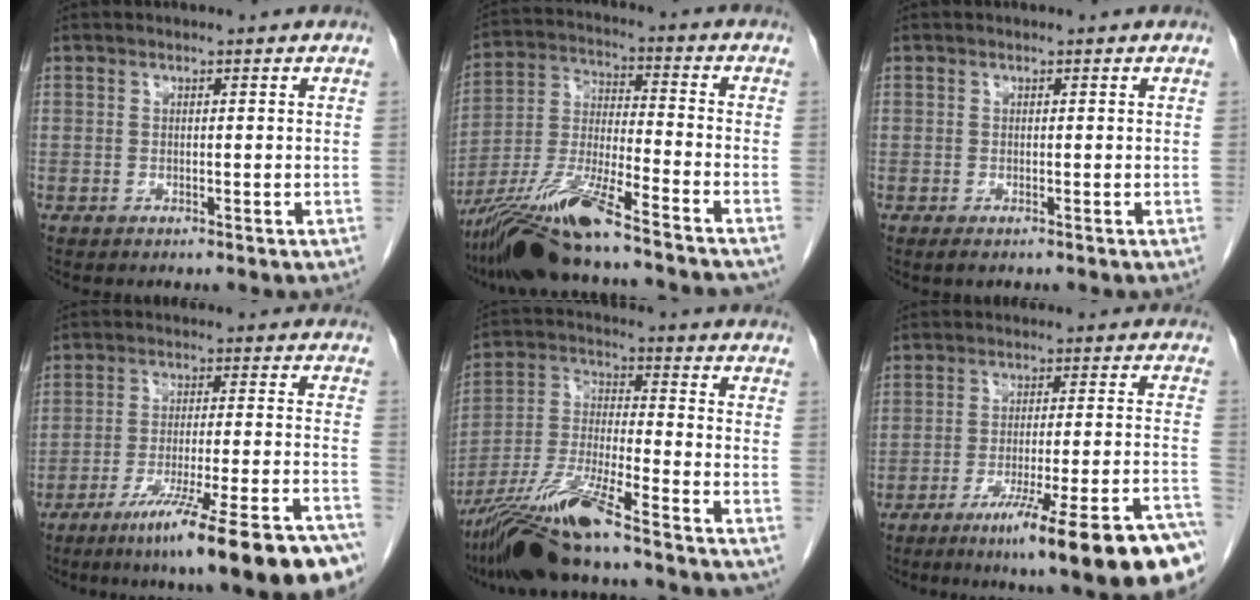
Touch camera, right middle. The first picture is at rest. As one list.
[{"total": 17.5, "force": [-14.0, 0.8, 10.5], "torque": [-0.216, -0.023, -0.250]}, {"total": 0.7, "force": [-0.4, 0.2, 0.5], "torque": [-0.012, -0.003, -0.003]}, {"total": 20.9, "force": [-15.5, 0.5, 14.0], "torque": [-0.145, 0.000, -0.234]}, {"total": 15.3, "force": [-11.9, 0.4, 9.5], "torque": [-0.195, -0.023, -0.215]}, {"total": 19.1, "force": [-12.9, 0.0, 14.0], "torque": [-0.135, 0.004, -0.191]}]